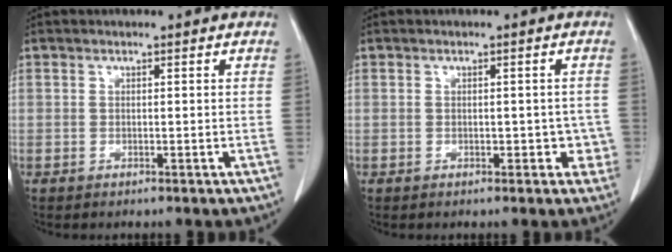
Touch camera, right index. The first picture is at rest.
{"total": 2.8, "force": [-0.5, 2.1, 1.7], "torque": [-0.007, 0.016, -0.003]}